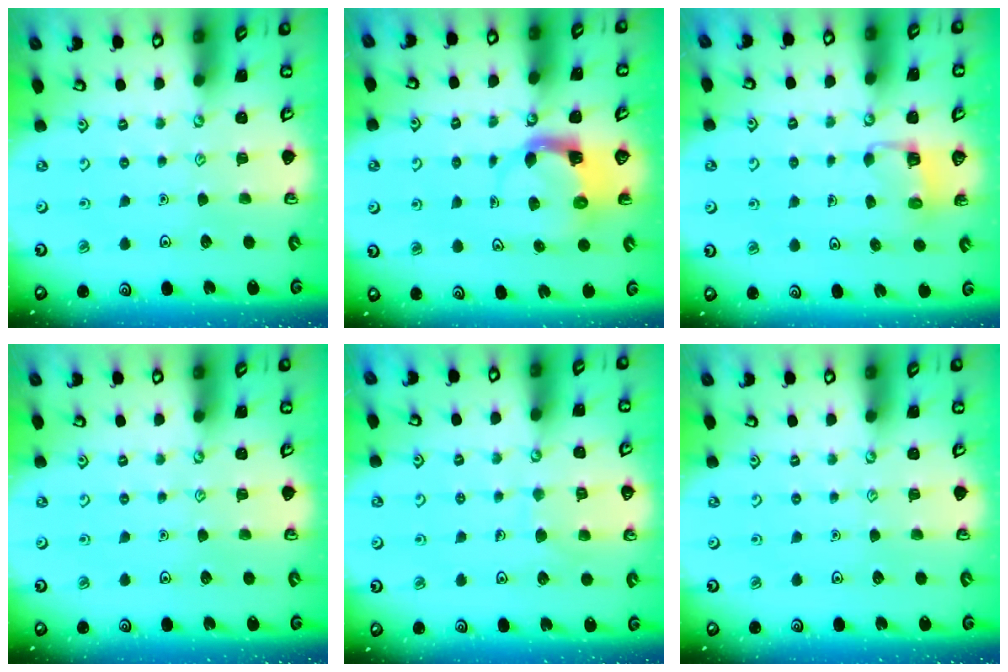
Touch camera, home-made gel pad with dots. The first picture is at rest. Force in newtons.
{"total": 3.9, "press": 3.9, "slide": 0.6}
{"total": 2.8, "press": 2.8, "slide": 0.2}
{"total": 0.0}
{"total": 6.4, "press": 6.4, "slide": 0.4}
{"total": 0.0}